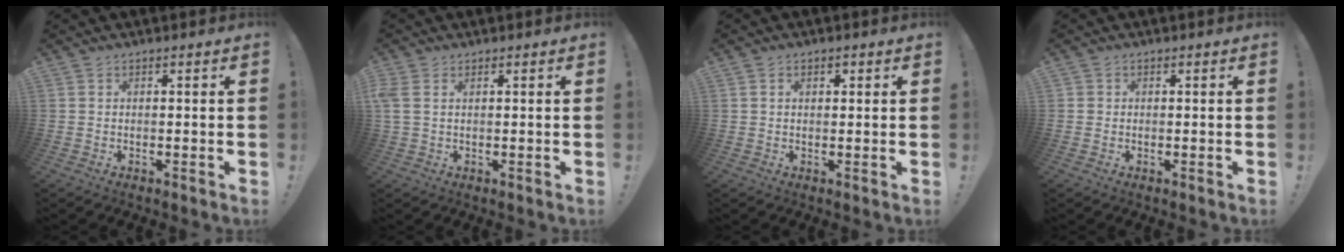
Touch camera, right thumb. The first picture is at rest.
{"total": 2.3, "force": [1.0, 1.2, 1.6], "torque": [-0.037, 0.005, 0.020]}
{"total": 1.5, "force": [0.6, 1.0, 1.0], "torque": [-0.007, -0.003, 0.008]}
{"total": 0.9, "force": [0.2, 0.8, 0.1], "torque": [-0.005, 0.003, 0.004]}